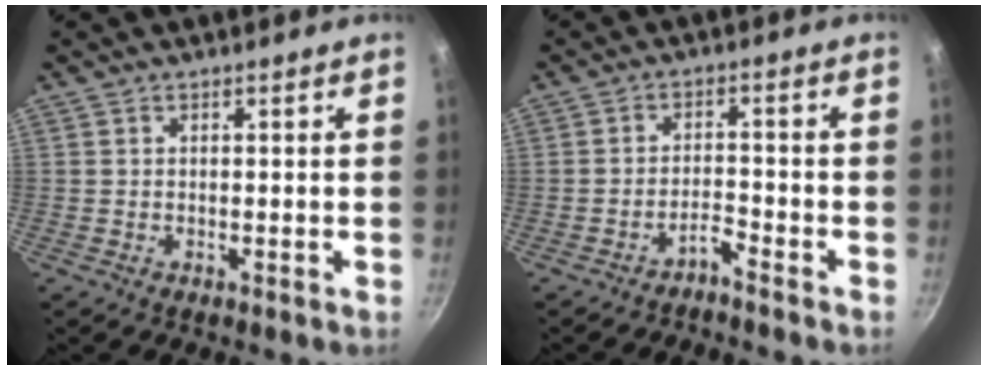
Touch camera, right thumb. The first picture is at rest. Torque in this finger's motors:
{"motor_torque": [0.58, -0.58, 0.54, -0.51, 0.07]}